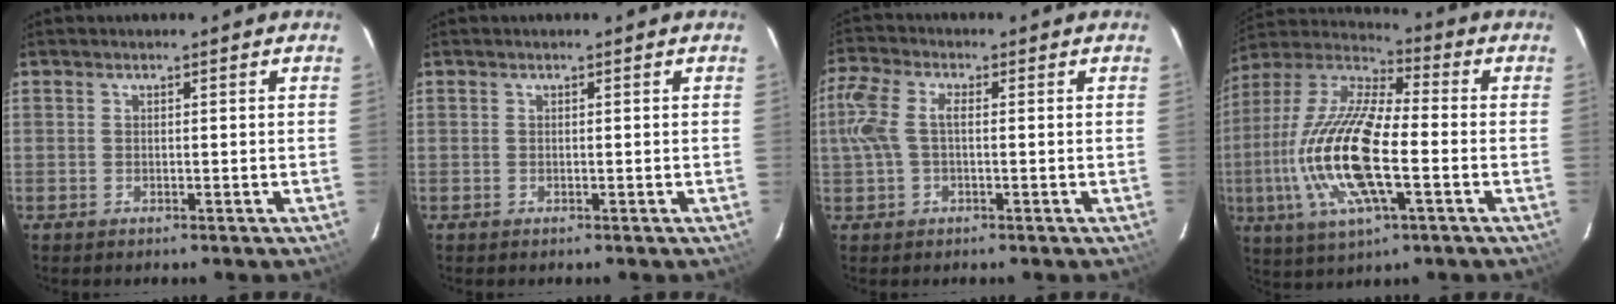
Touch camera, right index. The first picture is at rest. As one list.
[{"total": 0.0}, {"total": 6.5, "force": [0.1, 3.2, 5.7], "torque": [-0.130, 0.013, 0.002]}, {"total": 20.1, "force": [-4.1, 6.5, 18.5], "torque": [-0.384, -0.009, -0.087]}]